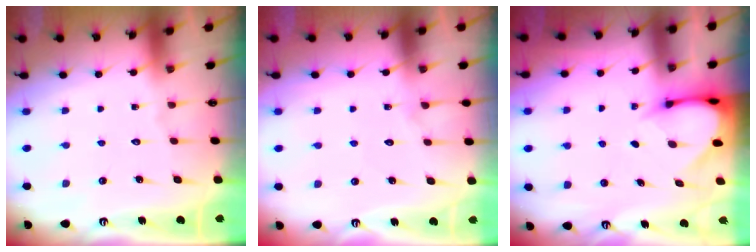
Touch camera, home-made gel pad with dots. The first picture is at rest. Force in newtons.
{"total": 5.2, "press": 5.1, "slide": 0.5}
{"total": 3.4, "press": 3.4, "slide": 0.3}